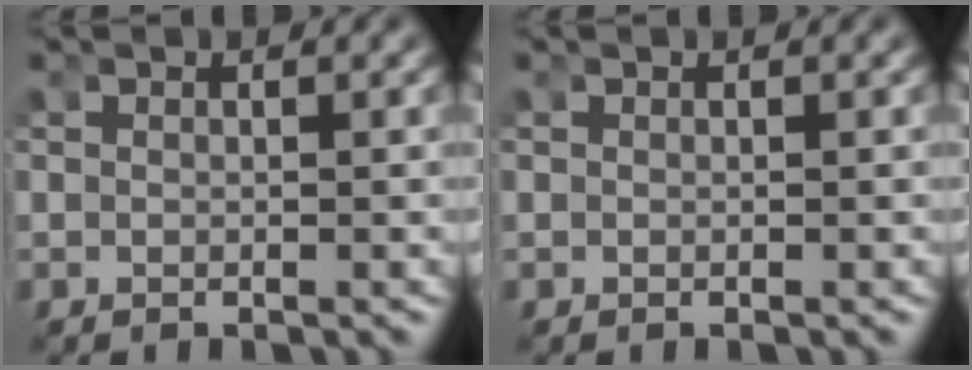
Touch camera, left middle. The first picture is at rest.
{"total": 0.0}